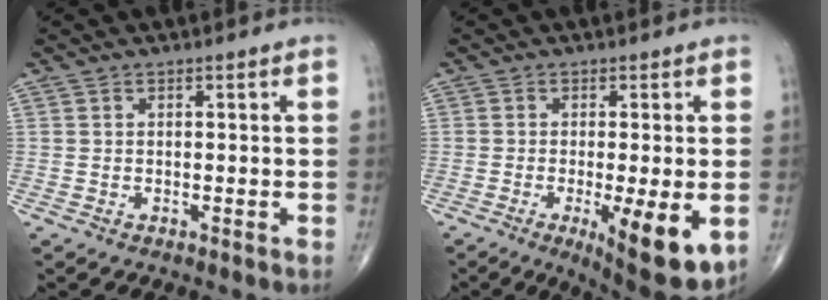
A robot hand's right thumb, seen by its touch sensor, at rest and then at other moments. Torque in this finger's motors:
{"motor_torque": [1.11, 1.71, 0.64, -0.66, 0.32]}